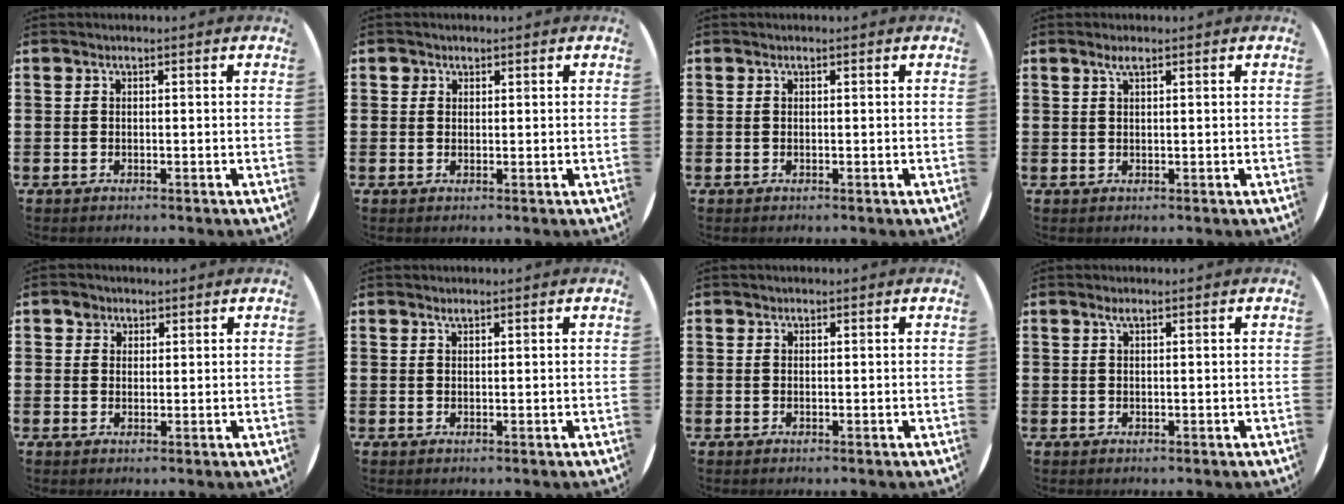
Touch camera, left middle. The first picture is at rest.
{"total": 1.1, "force": [0.8, 0.8, 0.0], "torque": [0.014, -0.004, 0.012]}
{"total": 0.0}
{"total": 1.4, "force": [0.8, 0.1, 1.1], "torque": [-0.024, 0.004, 0.014]}
{"total": 2.0, "force": [1.5, 1.4, 0.3], "torque": [0.009, -0.002, 0.026]}
{"total": 0.6, "force": [0.6, 0.1, 0.2], "torque": [-0.004, 0.000, 0.011]}
{"total": 0.0}
{"total": 0.9, "force": [0.5, 0.1, 0.8], "torque": [-0.015, 0.003, 0.008]}